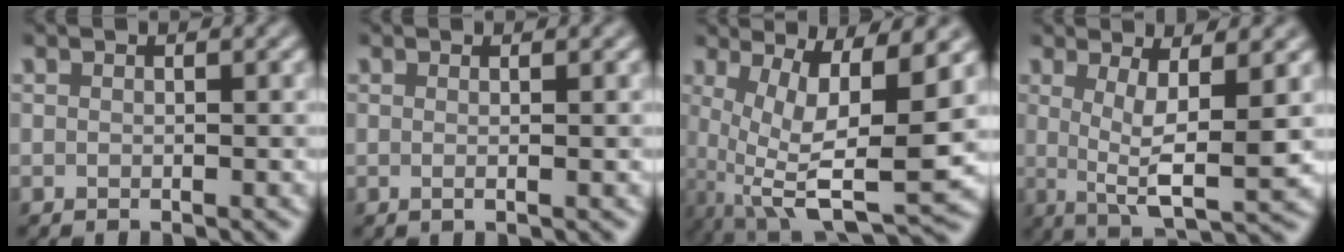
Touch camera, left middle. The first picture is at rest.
{"total": 1.3, "force": [0.2, 0.5, 1.3], "torque": [-0.014, 0.000, -0.005]}
{"total": 9.3, "force": [0.8, 2.7, 8.9], "torque": [-0.156, -0.013, 0.022]}
{"total": 6.1, "force": [0.8, 1.4, 5.9], "torque": [-0.090, -0.008, 0.017]}